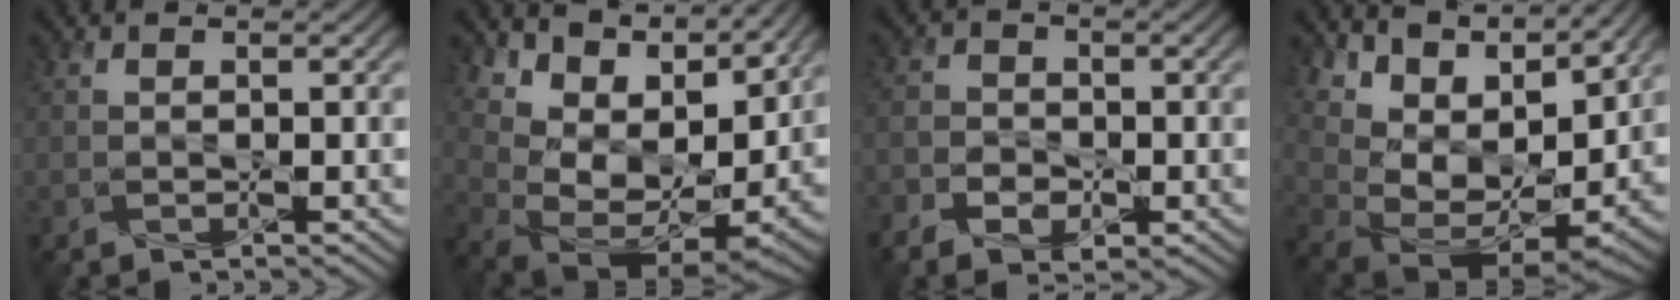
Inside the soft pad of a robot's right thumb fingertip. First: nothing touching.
{"total": 14.7, "force": [8.3, 7.8, 9.4], "torque": [-0.168, 0.029, 0.153]}
{"total": 4.2, "force": [-2.7, 2.7, 1.8], "torque": [-0.029, -0.005, -0.054]}
{"total": 15.5, "force": [8.7, 8.0, 10.0], "torque": [-0.198, 0.030, 0.160]}